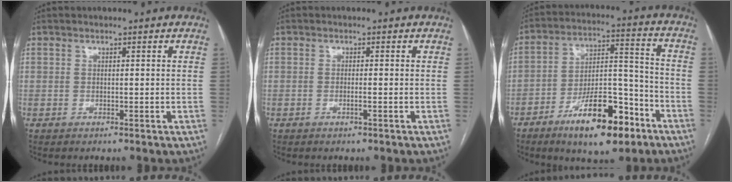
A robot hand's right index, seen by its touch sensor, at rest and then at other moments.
{"total": 1.0, "force": [-0.4, -0.1, 0.9], "torque": [-0.019, -0.001, -0.006]}
{"total": 15.7, "force": [-9.2, 4.9, 11.7], "torque": [-0.191, 0.014, -0.147]}